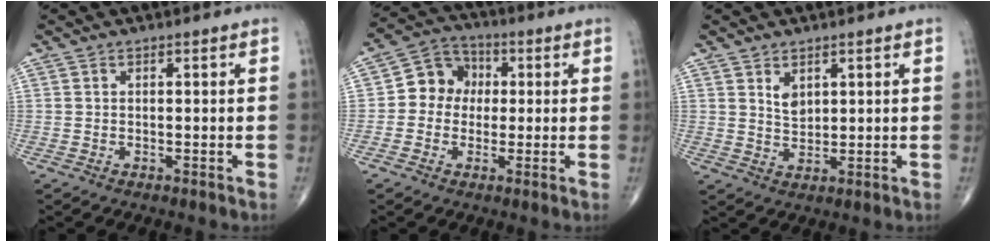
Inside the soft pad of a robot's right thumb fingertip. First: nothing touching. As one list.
[{"total": 8.1, "force": [0.3, 7.1, 3.9], "torque": [-0.034, 0.022, -0.010]}, {"total": 3.1, "force": [1.6, 1.9, 1.9], "torque": [-0.023, -0.016, 0.035]}]